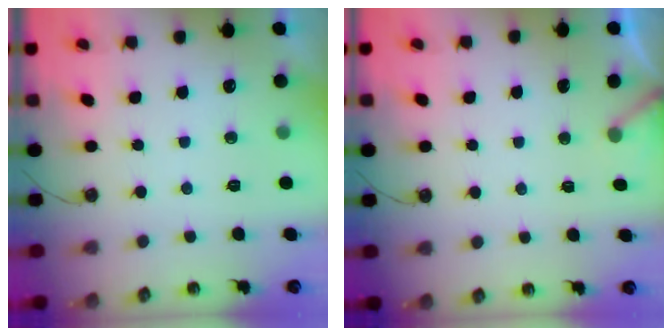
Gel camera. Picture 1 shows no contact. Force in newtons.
{"total": 2.3, "press": 2.3, "slide": 0.1}